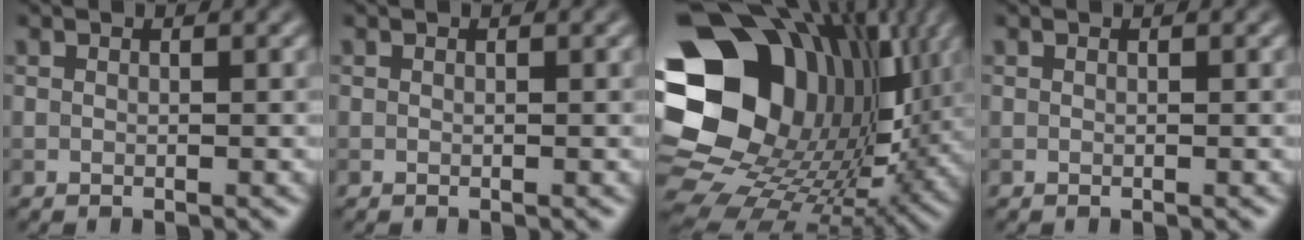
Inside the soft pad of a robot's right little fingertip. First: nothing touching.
{"total": 0.0}
{"total": 19.3, "force": [3.4, 15.2, 11.5], "torque": [-0.223, -0.011, 0.073]}
{"total": 0.0}